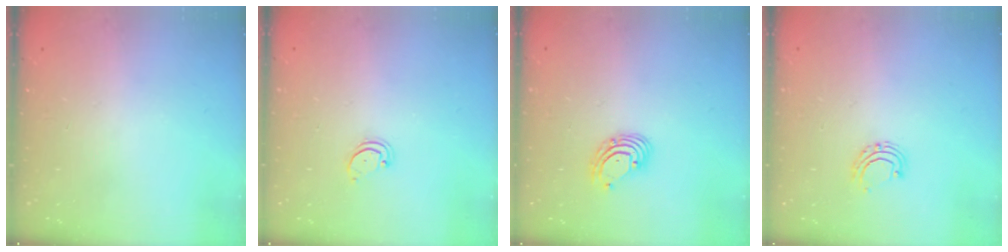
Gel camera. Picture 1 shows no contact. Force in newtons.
{"total": 2.2, "press": 2.2, "slide": 0.2}
{"total": 3.9, "press": 3.9, "slide": 0.6}
{"total": 5.2, "press": 5.2, "slide": 0.6}